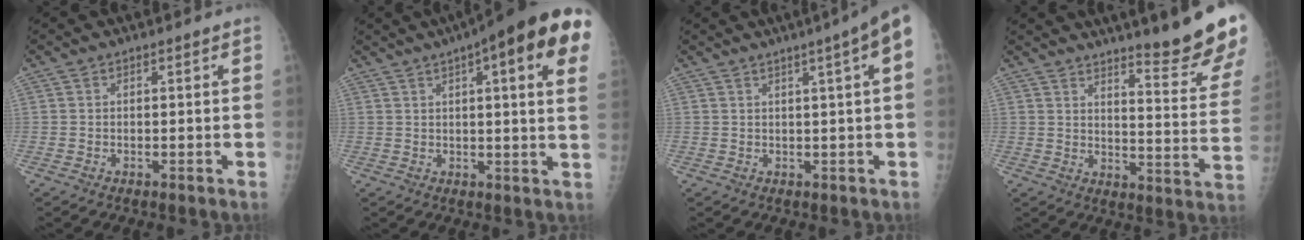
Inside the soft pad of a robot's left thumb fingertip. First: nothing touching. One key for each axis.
{"total": 20.3, "fx": 8.9, "fy": 4.4, "fz": 17.7, "tx": -0.227, "ty": 0.004, "tz": 0.104}
{"total": 6.6, "fx": 2.4, "fy": -0.3, "fz": 6.1, "tx": -0.080, "ty": 0.013, "tz": 0.031}
{"total": 17.8, "fx": 14.7, "fy": 0.7, "fz": 10.0, "tx": -0.105, "ty": -0.135, "tz": 0.186}